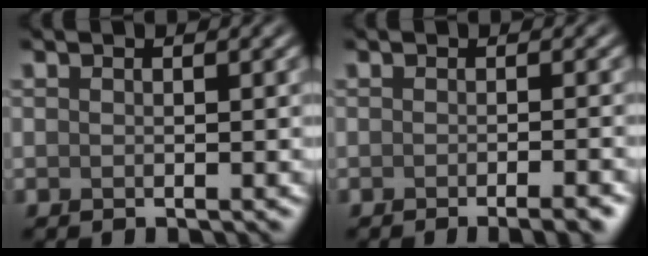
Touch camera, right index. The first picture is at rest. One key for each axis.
{"total": 3.4, "fx": -1.8, "fy": 0.9, "fz": 2.7, "tx": -0.012, "ty": 0.005, "tz": -0.023}